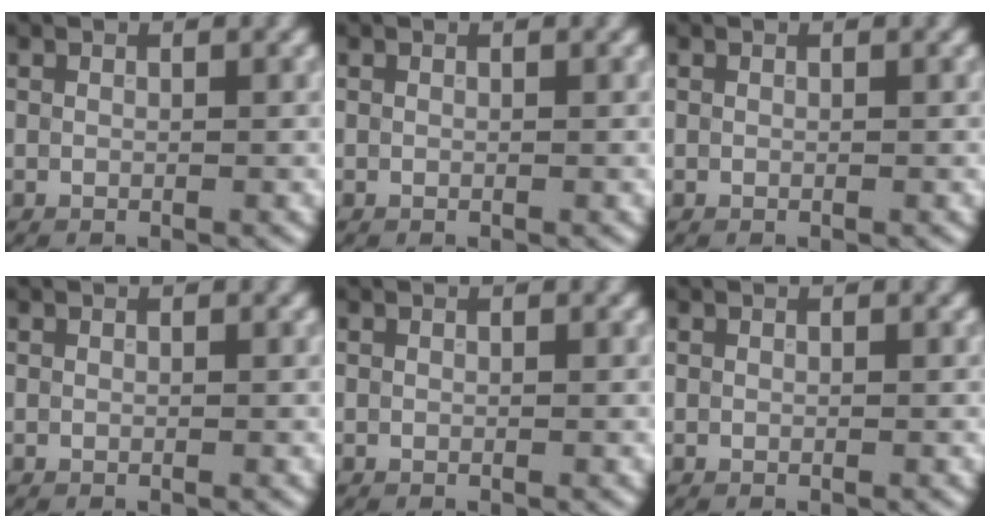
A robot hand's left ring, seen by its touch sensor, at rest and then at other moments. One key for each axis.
{"total": 0.0}
{"total": 0.0}
{"total": 0.0}
{"total": 0.0}
{"total": 0.0}